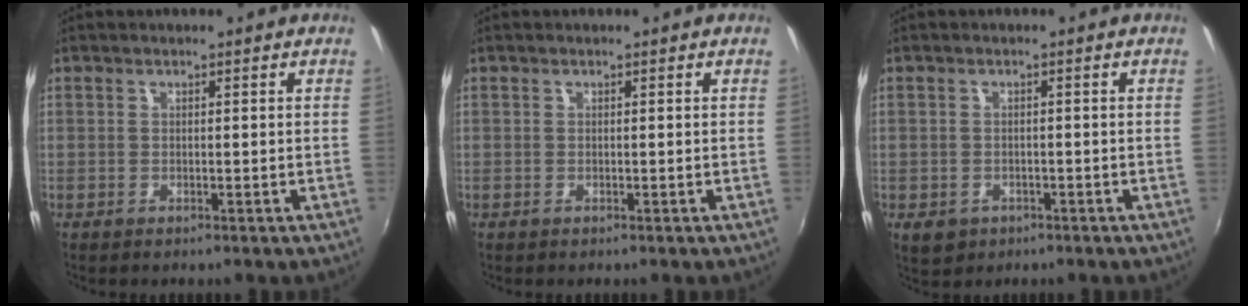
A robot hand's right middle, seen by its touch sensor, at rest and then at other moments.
{"total": 0.0}
{"total": 3.9, "force": [-1.7, 3.1, 1.7], "torque": [-0.038, -0.006, -0.018]}